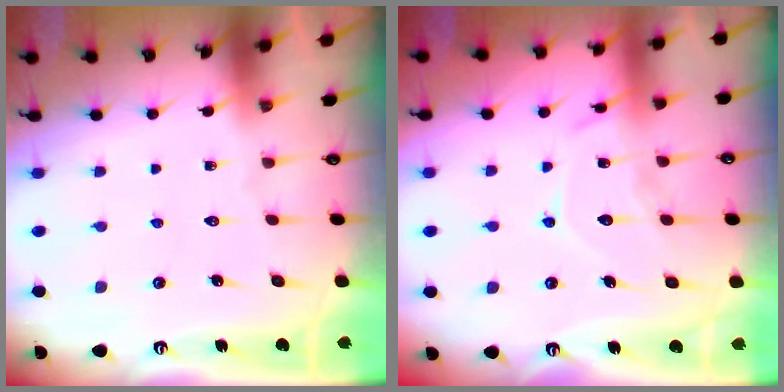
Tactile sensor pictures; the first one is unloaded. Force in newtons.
{"total": 11.5, "press": 11.4, "slide": 1.0}